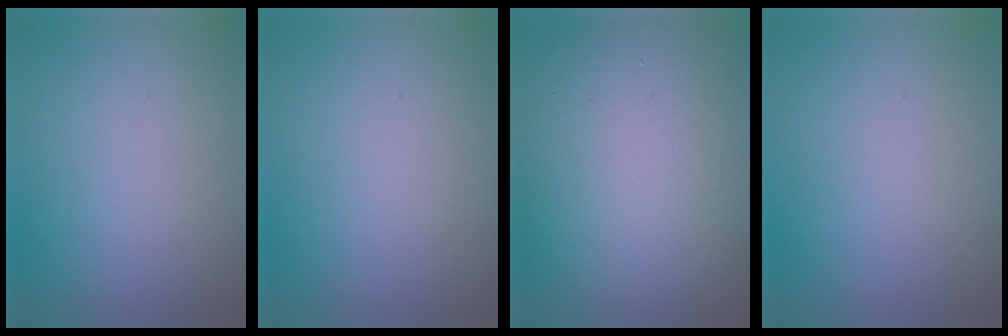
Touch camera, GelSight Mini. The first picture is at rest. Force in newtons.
{"total": 0.0}
{"total": 14.7, "press": 14.6, "slide": 1.5}
{"total": 0.0}